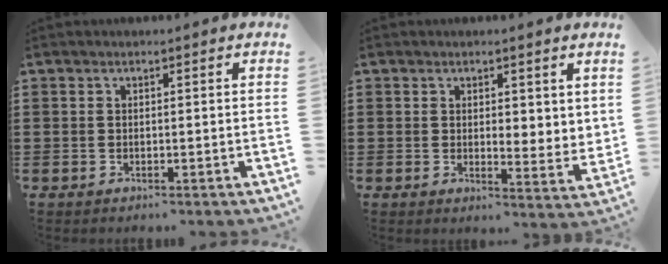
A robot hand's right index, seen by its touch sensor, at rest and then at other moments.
{"total": 2.6, "force": [1.9, 1.4, 1.0], "torque": [-0.018, 0.002, 0.034]}